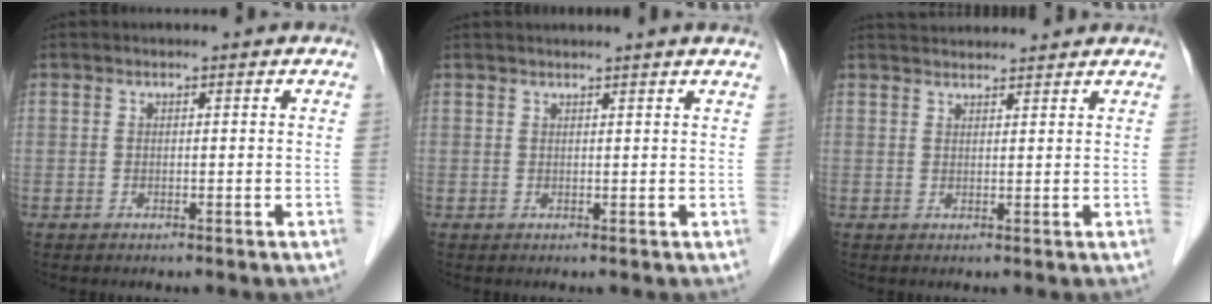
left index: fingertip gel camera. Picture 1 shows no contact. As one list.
[{"total": 4.5, "force": [4.0, -0.8, 1.8], "torque": [-0.021, 0.019, 0.043]}, {"total": 6.2, "force": [6.0, 0.3, 1.2], "torque": [-0.022, 0.036, 0.082]}]